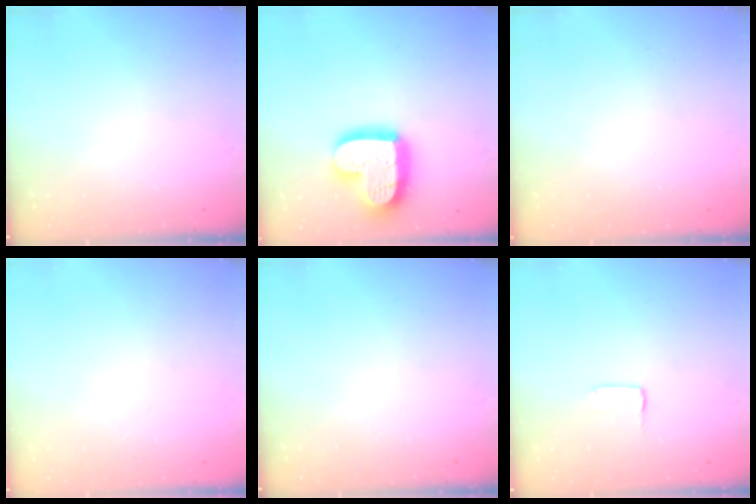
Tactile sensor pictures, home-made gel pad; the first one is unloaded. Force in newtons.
{"total": 20.3, "press": 20.2, "slide": 1.7}
{"total": 0.0}
{"total": 0.7, "press": 0.6, "slide": 0.3}
{"total": 0.0}
{"total": 2.0, "press": 2.0, "slide": 0.1}